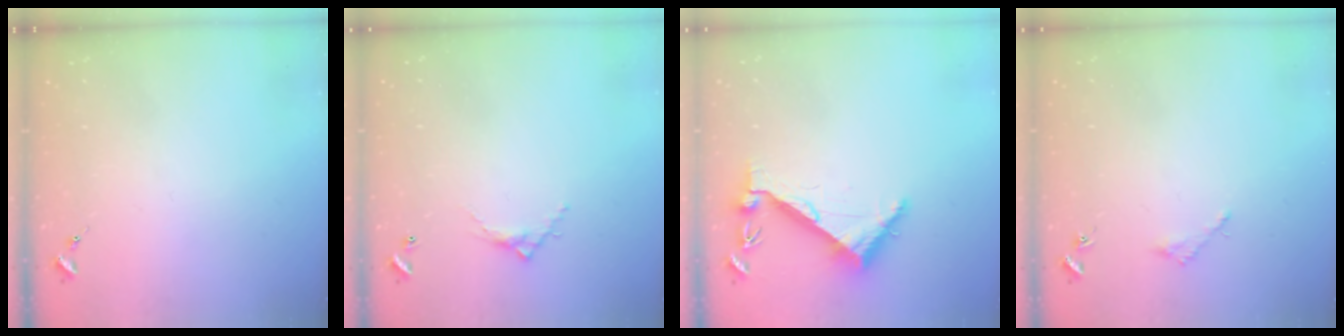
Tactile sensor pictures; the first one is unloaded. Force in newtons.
{"total": 5.2, "press": 5.2, "slide": 0.2}
{"total": 6.3, "press": 6.2, "slide": 0.7}
{"total": 1.6, "press": 1.6, "slide": 0.2}